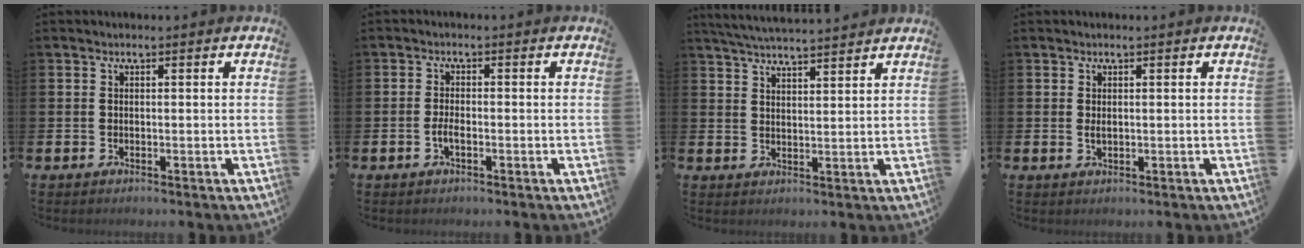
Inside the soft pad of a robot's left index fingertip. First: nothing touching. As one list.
[{"total": 1.8, "force": [-0.7, 0.6, 1.5], "torque": [-0.029, 0.002, -0.014]}, {"total": 4.7, "force": [4.7, 0.0, 0.6], "torque": [-0.027, -0.021, 0.085]}, {"total": 0.8, "force": [0.3, 0.4, 0.7], "torque": [-0.006, -0.001, 0.002]}]